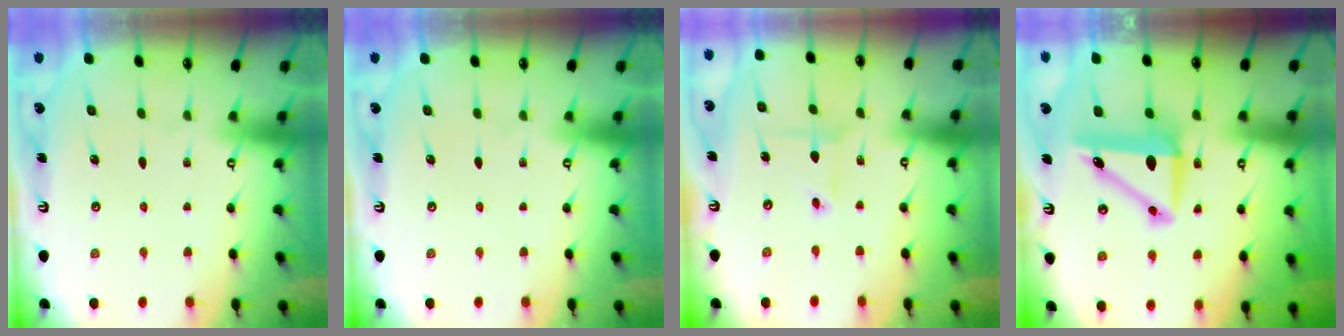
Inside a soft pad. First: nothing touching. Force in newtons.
{"total": 0.0}
{"total": 3.2, "press": 3.2, "slide": 0.3}
{"total": 10.0, "press": 9.7, "slide": 2.2}